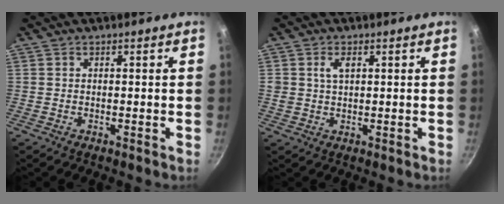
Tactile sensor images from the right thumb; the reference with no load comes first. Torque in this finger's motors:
{"motor_torque": [-0.56, 0.44, 0.76, 0.01, 0.01]}